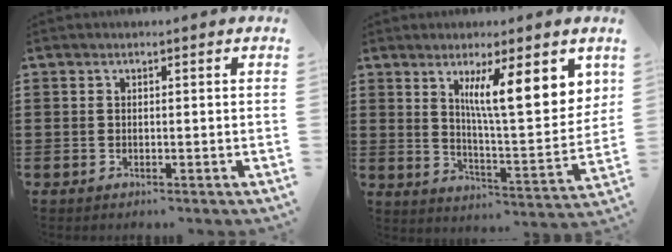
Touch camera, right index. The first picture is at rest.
{"total": 10.3, "force": [4.9, 2.1, 8.8], "torque": [-0.153, -0.018, 0.078]}